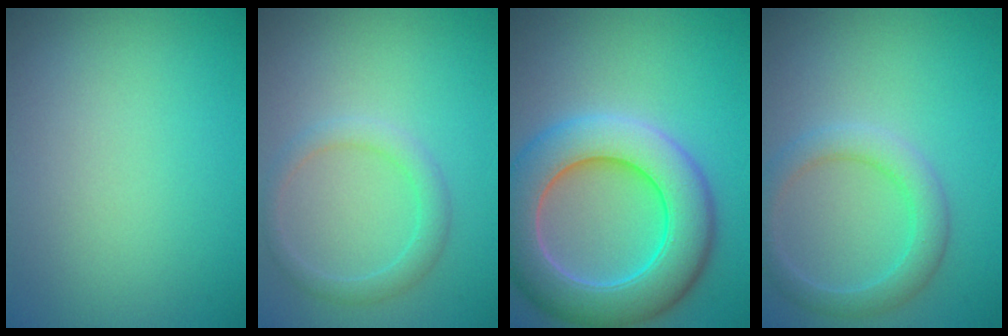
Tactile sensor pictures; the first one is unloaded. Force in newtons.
{"total": 2.2, "press": 2.2, "slide": 0.1}
{"total": 9.6, "press": 9.6, "slide": 0.4}
{"total": 3.2, "press": 3.2, "slide": 0.2}